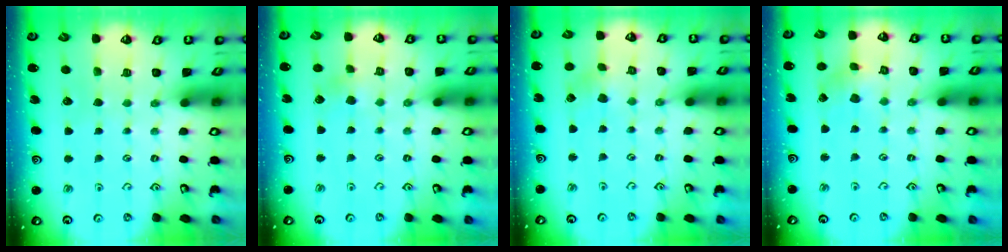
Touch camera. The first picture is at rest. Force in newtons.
{"total": 2.9, "press": 2.8, "slide": 0.9}
{"total": 2.4, "press": 2.4, "slide": 0.3}
{"total": 2.3, "press": 2.2, "slide": 0.3}